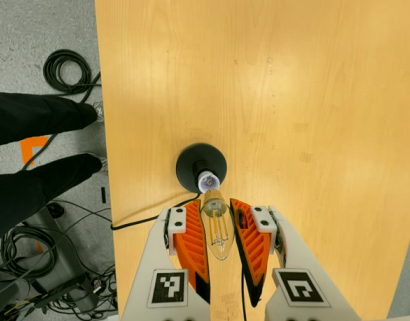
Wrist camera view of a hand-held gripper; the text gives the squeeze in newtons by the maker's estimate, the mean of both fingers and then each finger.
{"total": 16.5, "left": 16.8, "right": 16.3}